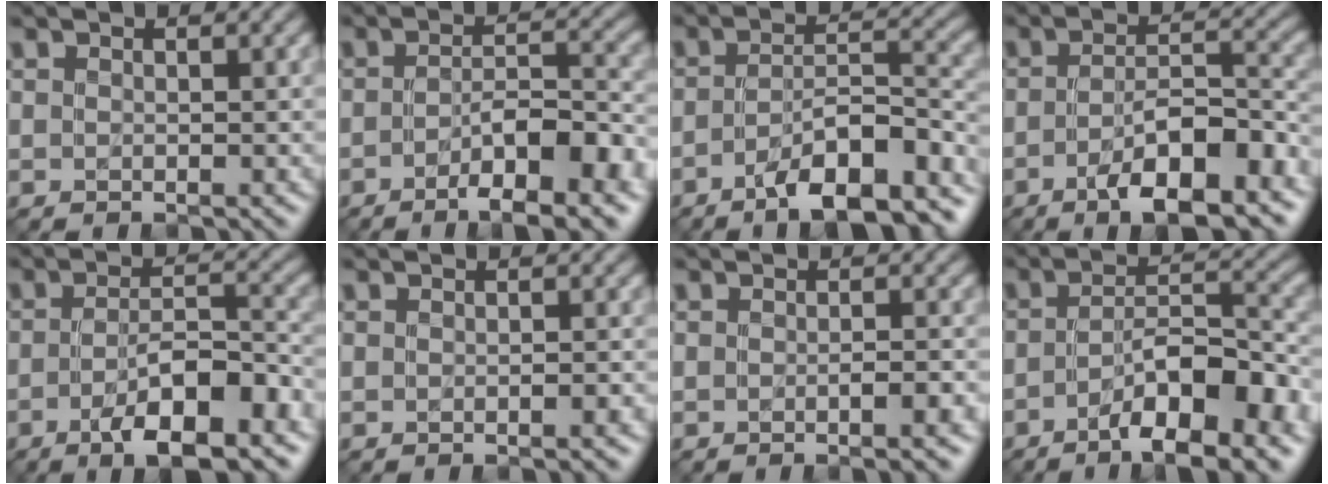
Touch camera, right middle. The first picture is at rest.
{"total": 7.8, "force": [-3.8, 2.0, 6.5], "torque": [-0.098, 0.009, -0.059]}
{"total": 11.1, "force": [-6.9, 3.6, 7.8], "torque": [-0.118, 0.005, -0.103]}
{"total": 9.3, "force": [-4.8, 3.1, 7.4], "torque": [-0.112, 0.005, -0.074]}
{"total": 8.4, "force": [-4.2, 2.5, 6.8], "torque": [-0.111, 0.008, -0.066]}
{"total": 1.4, "force": [-0.5, 0.5, 1.2], "torque": [-0.001, 0.008, -0.008]}
{"total": 2.8, "force": [-0.9, 0.8, 2.5], "torque": [-0.024, 0.006, -0.009]}
{"total": 9.0, "force": [-4.0, 2.6, 7.6], "torque": [-0.115, 0.015, -0.065]}